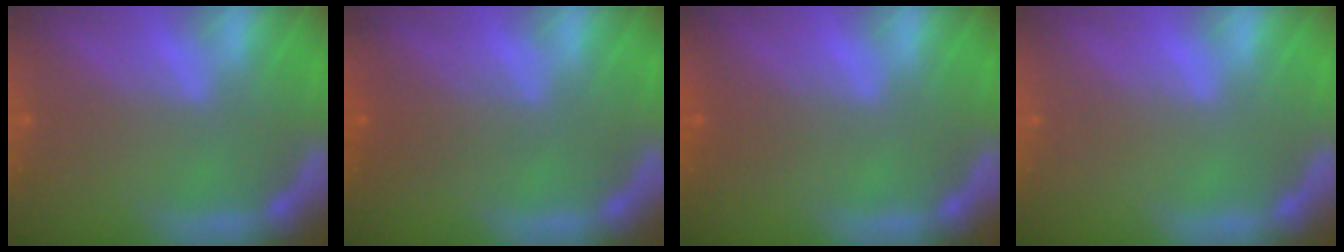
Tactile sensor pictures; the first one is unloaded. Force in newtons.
{"total": 2.5}
{"total": 1.5}
{"total": 0.0}